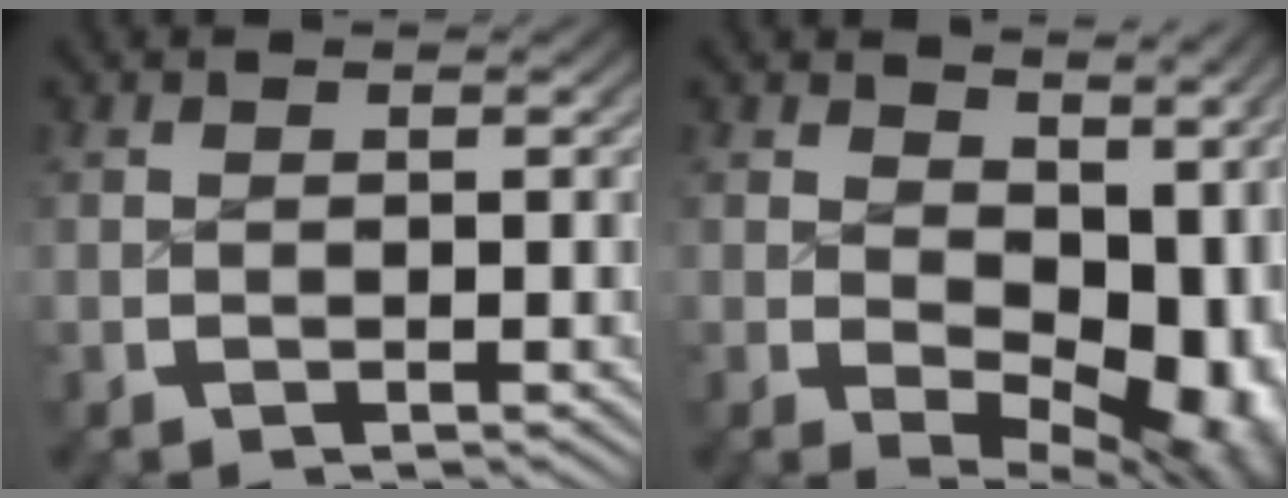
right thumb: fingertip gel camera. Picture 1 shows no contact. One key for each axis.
{"total": 8.1, "fx": 0.2, "fy": 4.8, "fz": 6.5, "tx": -0.092, "ty": -0.041, "tz": 0.028}